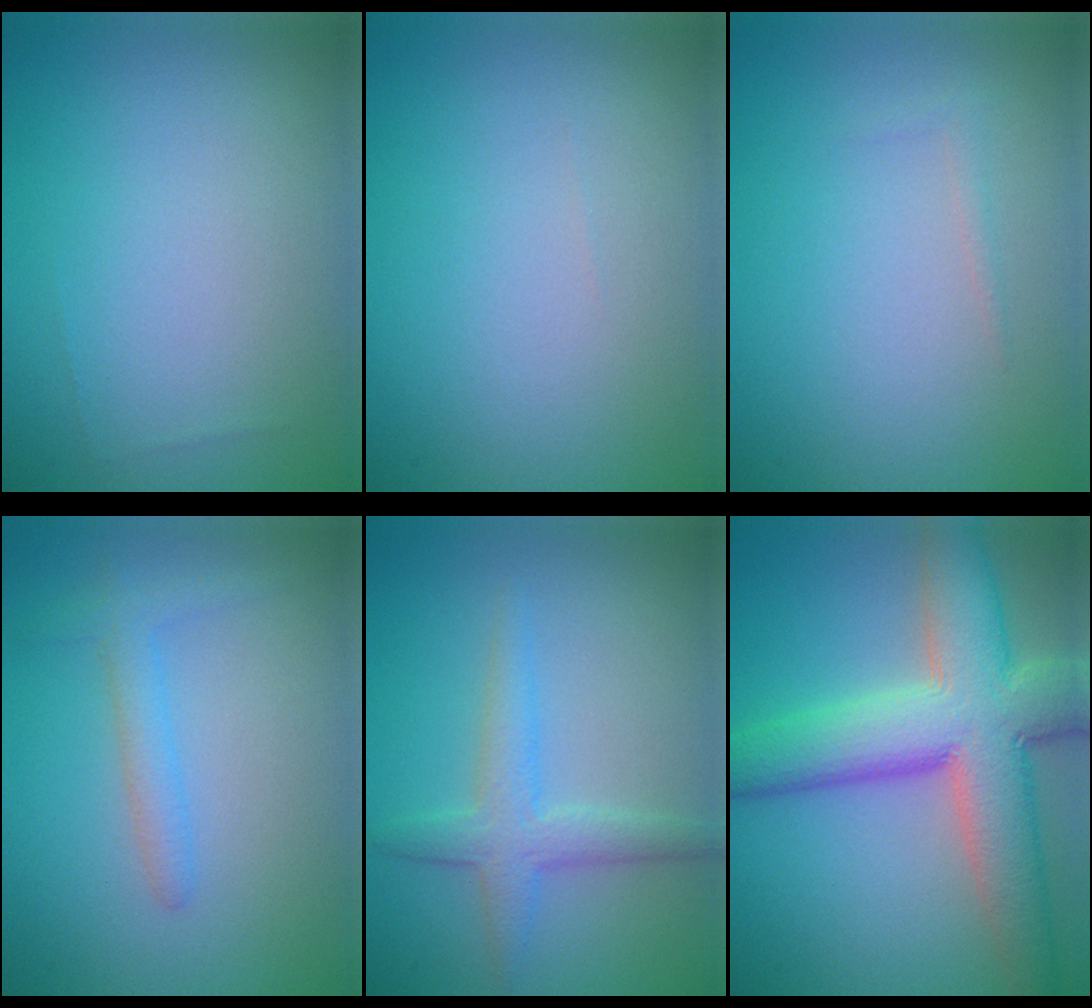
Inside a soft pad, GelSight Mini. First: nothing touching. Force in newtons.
{"total": 0.0}
{"total": 0.6, "press": 0.6, "slide": 0.0}
{"total": 2.0, "press": 1.9, "slide": 0.2}
{"total": 2.9, "press": 2.9, "slide": 0.1}
{"total": 11.0, "press": 11.0, "slide": 0.7}